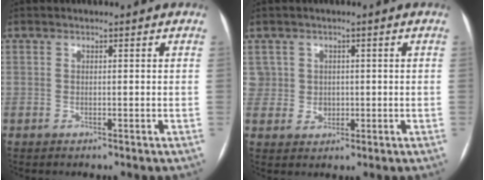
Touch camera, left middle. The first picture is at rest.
{"total": 4.7, "force": [1.1, 4.5, 0.2], "torque": [0.001, 0.008, 0.031]}